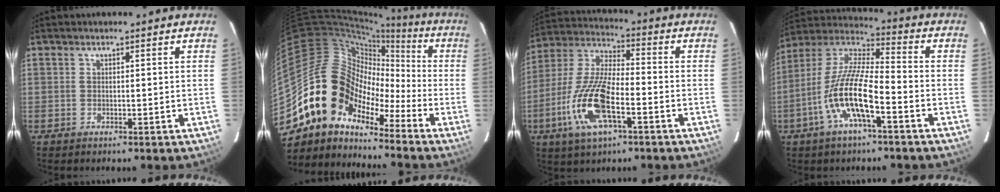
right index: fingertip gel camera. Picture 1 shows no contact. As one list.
[{"total": 13.8, "force": [-8.6, 9.7, 4.7], "torque": [-0.087, 0.033, -0.182]}, {"total": 16.2, "force": [-6.3, 5.6, 13.9], "torque": [-0.298, -0.011, -0.126]}, {"total": 14.4, "force": [-6.1, 3.4, 12.6], "torque": [-0.254, -0.004, -0.122]}]